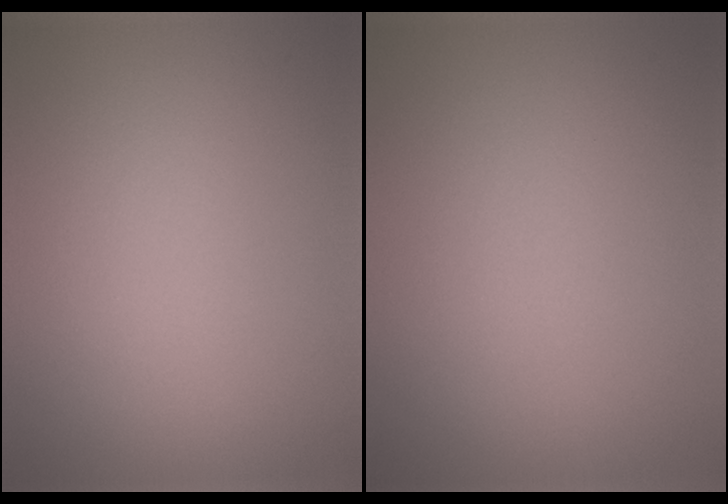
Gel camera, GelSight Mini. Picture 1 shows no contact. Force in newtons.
{"total": 0.0}